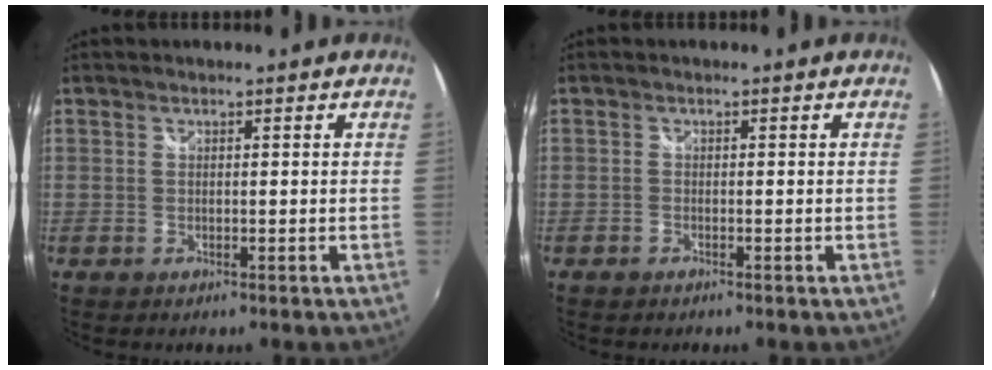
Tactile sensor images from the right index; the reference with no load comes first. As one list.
[{"total": 0.9, "force": [-0.8, 0.5, 0.2], "torque": [-0.006, -0.002, -0.017]}]